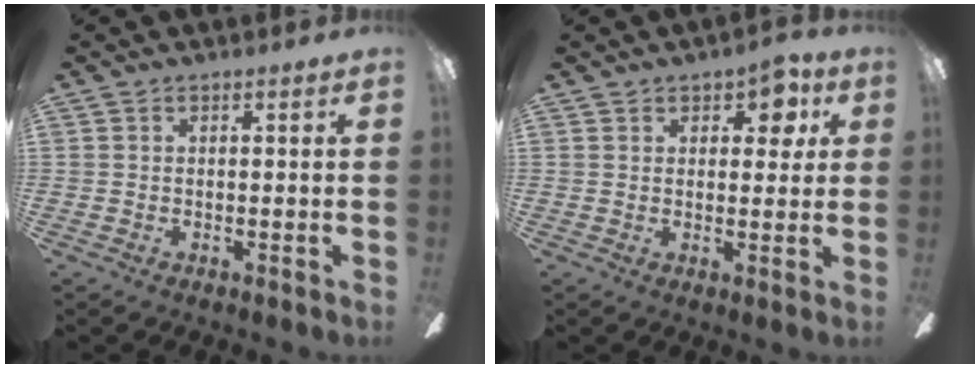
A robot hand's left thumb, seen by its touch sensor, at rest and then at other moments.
{"total": 5.3, "force": [2.8, 3.1, 3.3], "torque": [-0.031, -0.002, 0.044]}